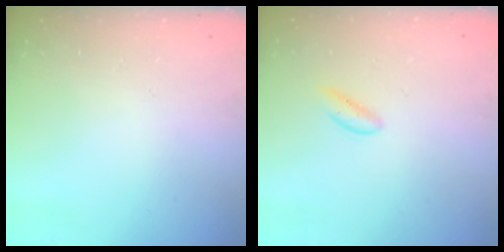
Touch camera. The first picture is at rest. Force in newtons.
{"total": 1.1, "press": 1.0, "slide": 0.3}